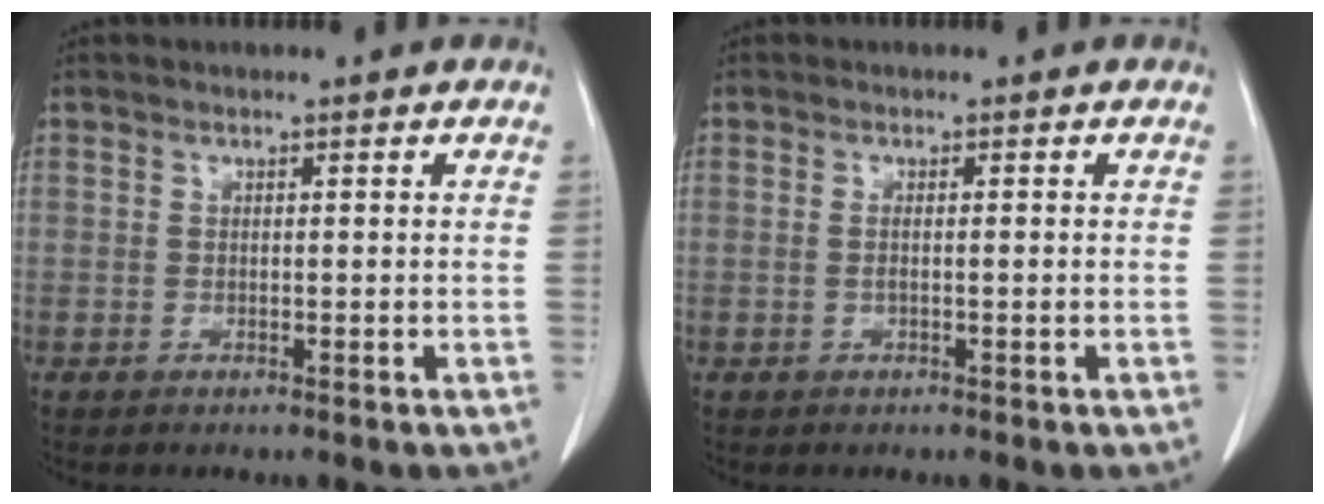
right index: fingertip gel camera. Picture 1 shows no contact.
{"total": 1.2, "force": [-0.1, 0.2, 1.2], "torque": [-0.024, 0.001, 0.000]}